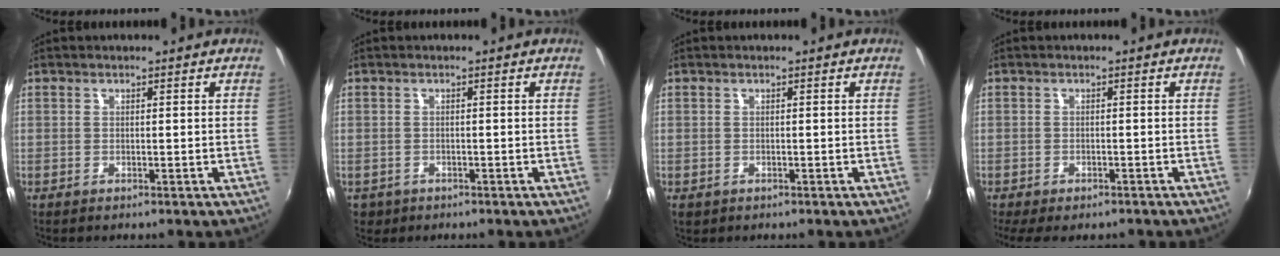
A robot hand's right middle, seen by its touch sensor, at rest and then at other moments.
{"total": 2.8, "force": [-1.2, 2.4, 1.0], "torque": [-0.027, -0.003, -0.013]}
{"total": 1.6, "force": [-0.6, 1.3, 0.7], "torque": [-0.016, -0.003, -0.007]}
{"total": 5.4, "force": [-3.9, 2.4, 2.8], "torque": [-0.066, -0.020, -0.060]}